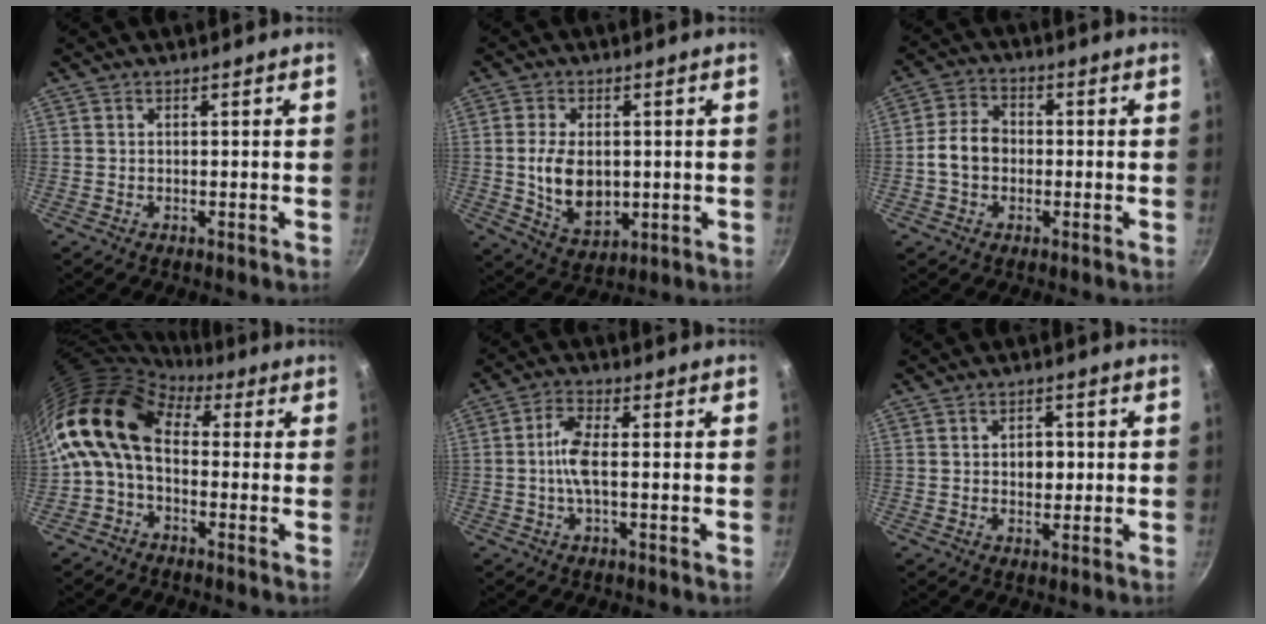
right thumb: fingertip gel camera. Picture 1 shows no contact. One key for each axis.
{"total": 10.2, "fx": 0.1, "fy": 6.7, "fz": 7.7, "tx": -0.127, "ty": -0.012, "tz": 0.013}
{"total": 6.7, "fx": -0.9, "fy": 5.3, "fz": 4.1, "tx": -0.054, "ty": 0.025, "tz": -0.026}
{"total": 13.1, "fx": 0.9, "fy": 8.9, "fz": 9.6, "tx": -0.170, "ty": 0.028, "tz": -0.008}
{"total": 5.4, "fx": -0.5, "fy": 1.6, "fz": 5.1, "tx": -0.116, "ty": 0.012, "tz": -0.018}
{"total": 3.7, "fx": 0.1, "fy": 2.8, "fz": 2.5, "tx": -0.017, "ty": 0.002, "tz": 0.001}